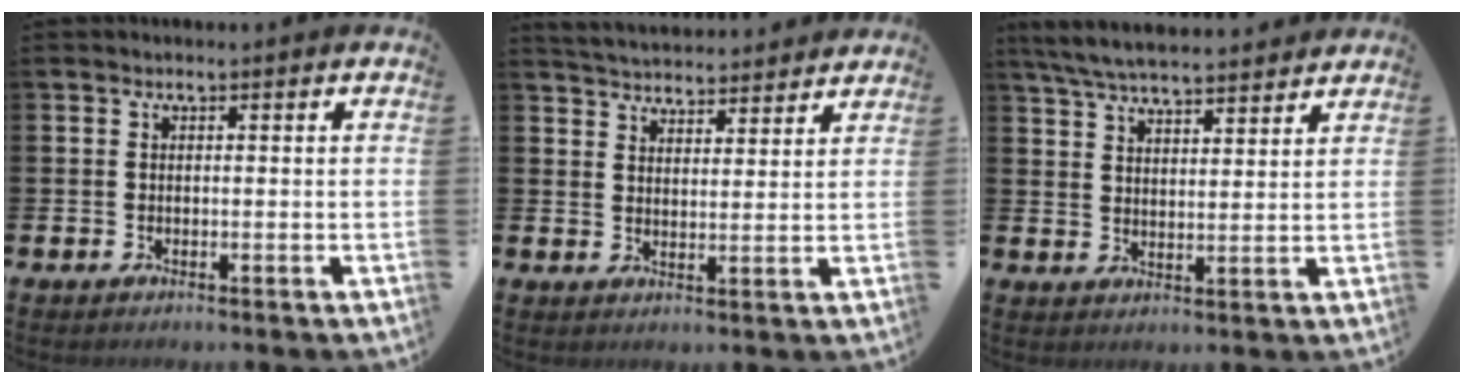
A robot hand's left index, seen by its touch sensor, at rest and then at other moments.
{"total": 4.7, "force": [4.7, 0.5, -0.1], "torque": [-0.013, -0.030, 0.084]}
{"total": 6.4, "force": [6.2, 0.6, 1.6], "torque": [-0.056, -0.025, 0.114]}